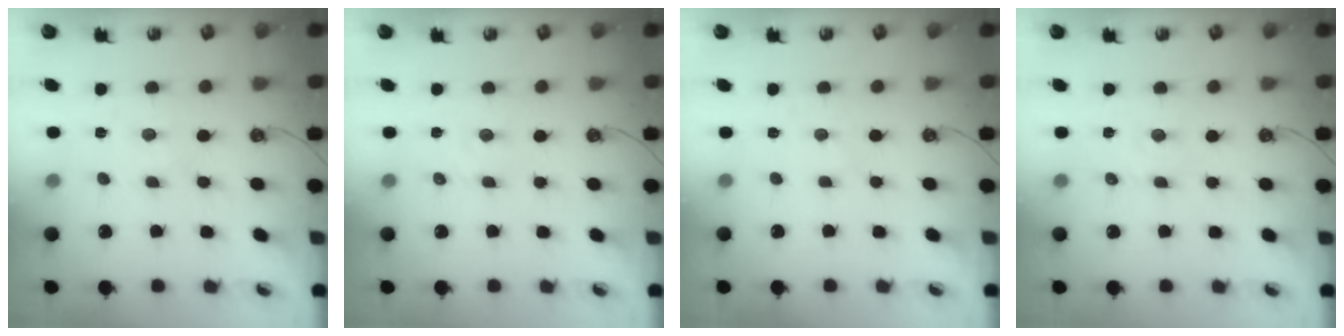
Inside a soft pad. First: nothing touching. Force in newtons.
{"total": 2.1, "press": 2.0, "slide": 0.5}
{"total": 1.4, "press": 1.3, "slide": 0.4}
{"total": 2.6, "press": 2.6, "slide": 0.6}